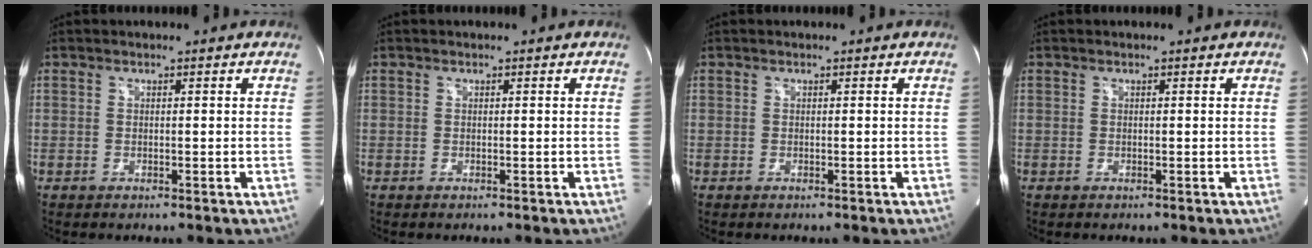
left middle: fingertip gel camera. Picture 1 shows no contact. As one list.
[{"total": 0.0}, {"total": 0.0}, {"total": 0.0}]